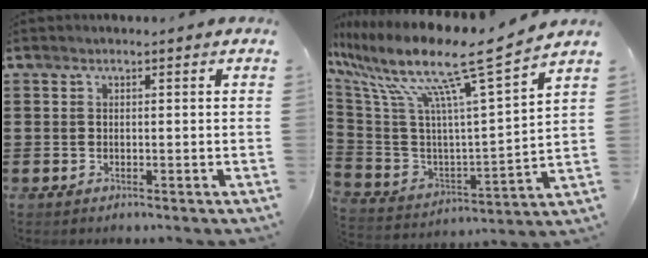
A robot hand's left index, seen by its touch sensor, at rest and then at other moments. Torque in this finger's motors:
{"motor_torque": [1.93, -0.21, 0.51, 0.21]}